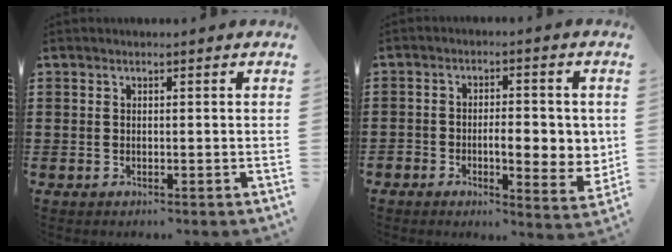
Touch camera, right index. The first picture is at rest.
{"total": 6.6, "force": [-1.1, 3.0, 5.8], "torque": [-0.081, -0.001, -0.025]}